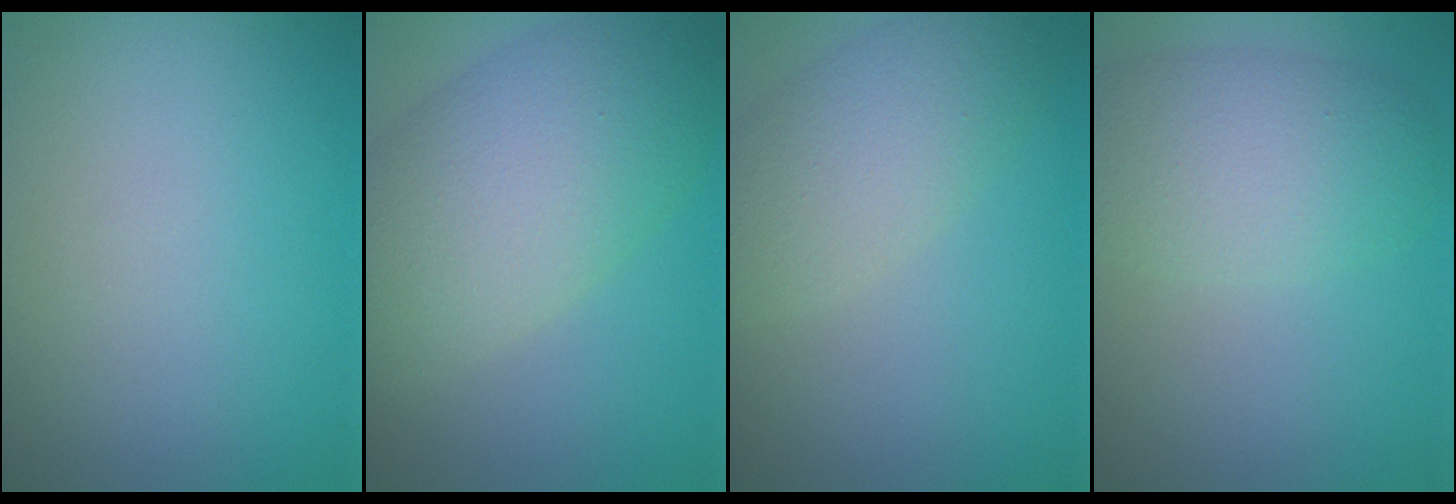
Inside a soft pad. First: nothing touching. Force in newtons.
{"total": 8.9, "press": 8.9, "slide": 0.6}
{"total": 4.3, "press": 4.3, "slide": 0.3}
{"total": 5.3, "press": 5.3, "slide": 0.1}